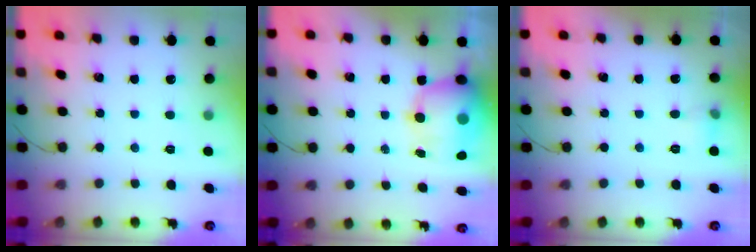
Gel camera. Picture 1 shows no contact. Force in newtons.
{"total": 12.8, "press": 12.4, "slide": 3.3}
{"total": 5.5, "press": 5.2, "slide": 1.9}